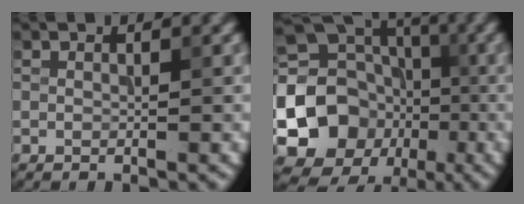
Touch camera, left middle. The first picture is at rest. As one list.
[{"total": 12.5, "force": [-2.6, 11.0, 5.2], "torque": [-0.113, -0.022, -0.056]}]